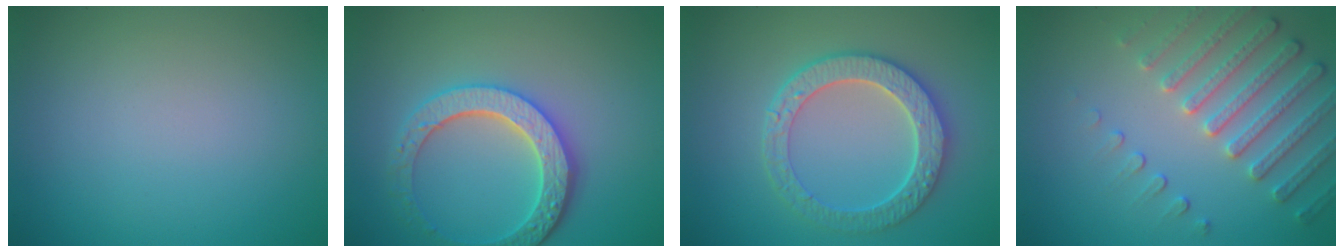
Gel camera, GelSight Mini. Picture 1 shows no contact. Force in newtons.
{"total": 4.9, "press": 4.2, "slide": 2.4}
{"total": 5.0, "press": 4.4, "slide": 2.4}
{"total": 4.7, "press": 4.0, "slide": 2.4}